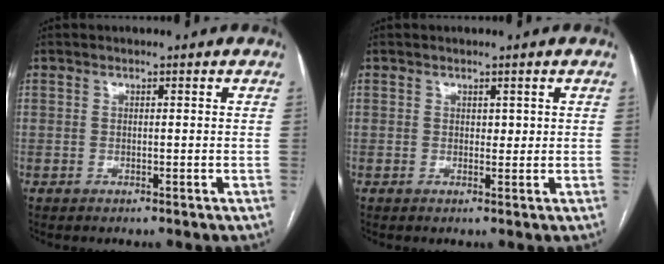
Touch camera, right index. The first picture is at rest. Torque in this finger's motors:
{"motor_torque": [-0.08, -0.01, -0.01, 0.00]}